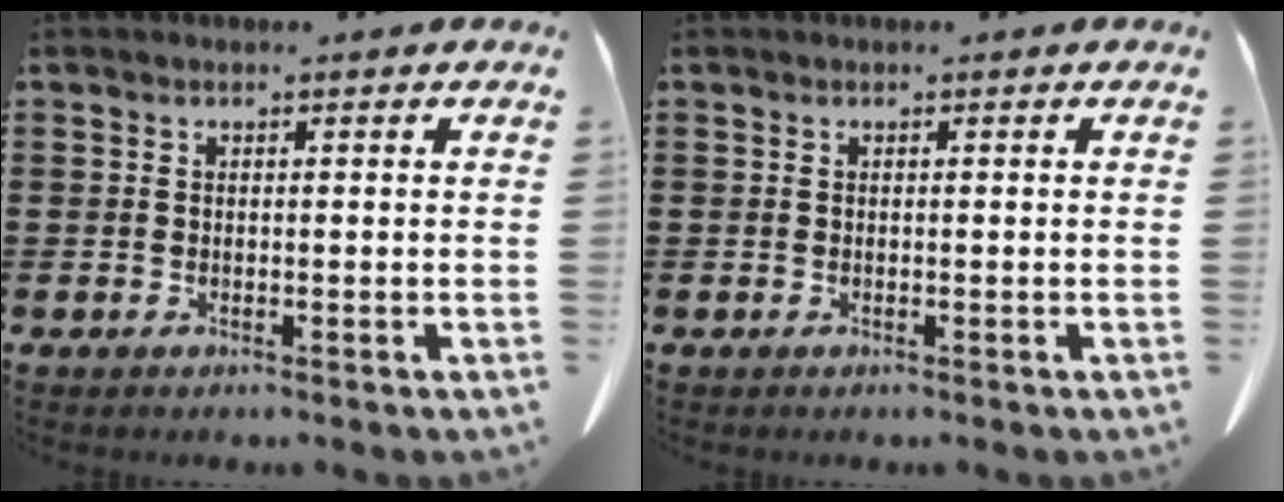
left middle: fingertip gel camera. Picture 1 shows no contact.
{"total": 0.0}